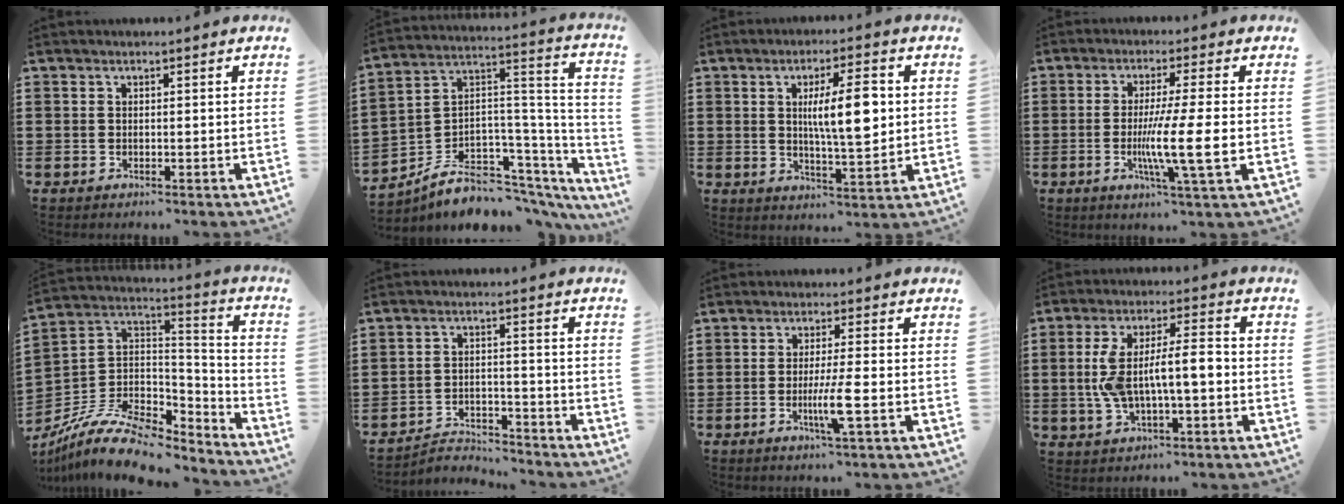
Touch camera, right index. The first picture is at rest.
{"total": 7.8, "force": [-3.9, 5.6, 3.7], "torque": [-0.076, -0.001, -0.065]}
{"total": 9.1, "force": [1.6, 2.3, 8.6], "torque": [-0.140, -0.004, 0.020]}
{"total": 9.4, "force": [-1.4, -0.2, 9.3], "torque": [-0.166, -0.017, -0.027]}
{"total": 11.8, "force": [-8.5, 5.7, 5.9], "torque": [-0.122, 0.021, -0.156]}
{"total": 3.6, "force": [-3.4, 0.9, 0.4], "torque": [-0.012, 0.008, -0.072]}
{"total": 4.1, "force": [-1.1, 0.2, 3.9], "torque": [-0.074, -0.008, -0.023]}
{"total": 9.7, "force": [-0.6, 3.3, 9.1], "torque": [-0.190, 0.003, -0.018]}